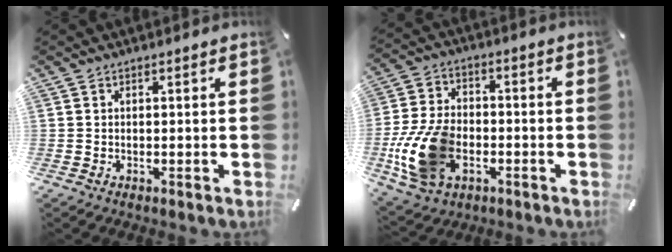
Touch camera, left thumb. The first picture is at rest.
{"total": 15.8, "force": [-4.4, 11.0, 10.4], "torque": [-0.225, 0.022, -0.074]}